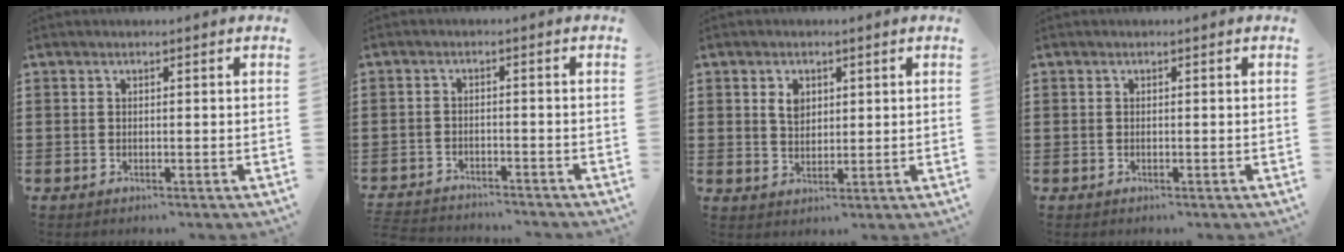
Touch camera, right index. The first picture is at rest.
{"total": 2.7, "force": [-2.7, 0.1, -0.2], "torque": [-0.005, -0.002, -0.060]}
{"total": 3.2, "force": [1.2, 2.2, 1.9], "torque": [-0.046, 0.008, 0.021]}
{"total": 0.0}